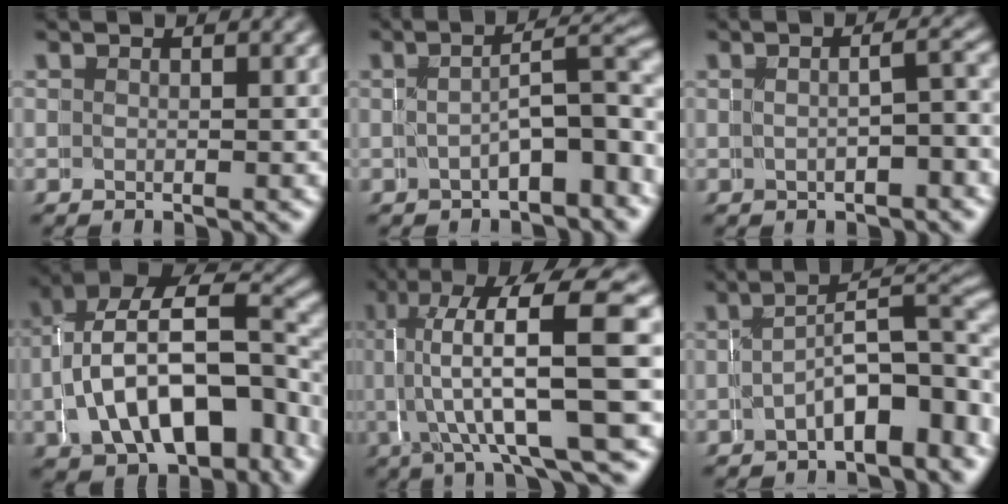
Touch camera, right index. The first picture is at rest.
{"total": 4.8, "force": [-2.9, 0.7, 3.7], "torque": [-0.028, -0.001, -0.037]}
{"total": 1.6, "force": [-1.1, 0.1, 1.1], "torque": [-0.012, -0.004, -0.013]}
{"total": 10.4, "force": [-0.3, 6.3, 8.2], "torque": [-0.156, -0.024, 0.008]}
{"total": 10.9, "force": [1.6, 2.6, 10.5], "torque": [-0.160, 0.006, 0.027]}
{"total": 5.1, "force": [-1.2, 1.4, 4.8], "torque": [-0.046, 0.000, -0.015]}